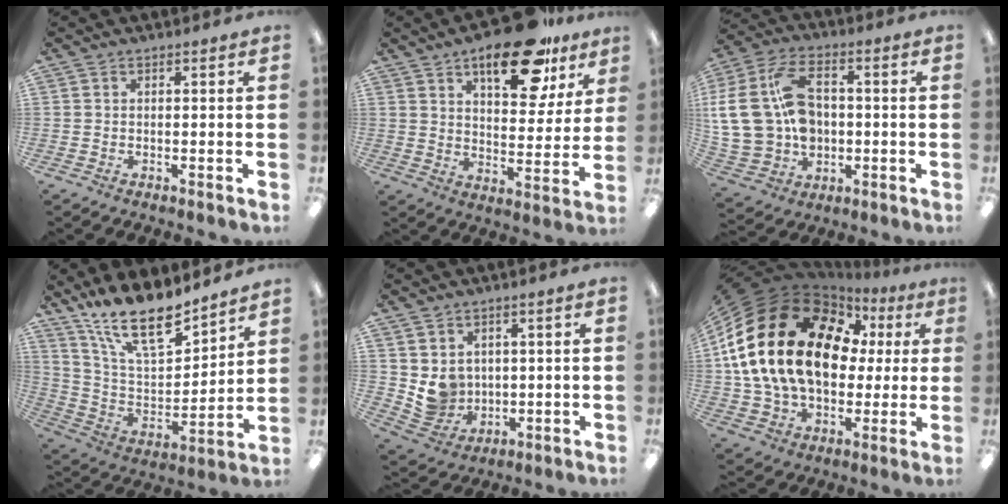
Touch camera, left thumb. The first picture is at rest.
{"total": 19.1, "force": [12.1, 8.4, 12.2], "torque": [-0.159, -0.060, 0.193]}
{"total": 19.2, "force": [2.1, 14.4, 12.5], "torque": [-0.281, -0.002, 0.044]}
{"total": 17.6, "force": [14.5, 5.1, 8.7], "torque": [-0.172, -0.098, 0.256]}
{"total": 7.1, "force": [2.3, 6.5, 1.5], "torque": [-0.026, -0.010, 0.054]}
{"total": 26.8, "force": [5.7, 18.5, 18.5], "torque": [-0.411, -0.017, 0.116]}